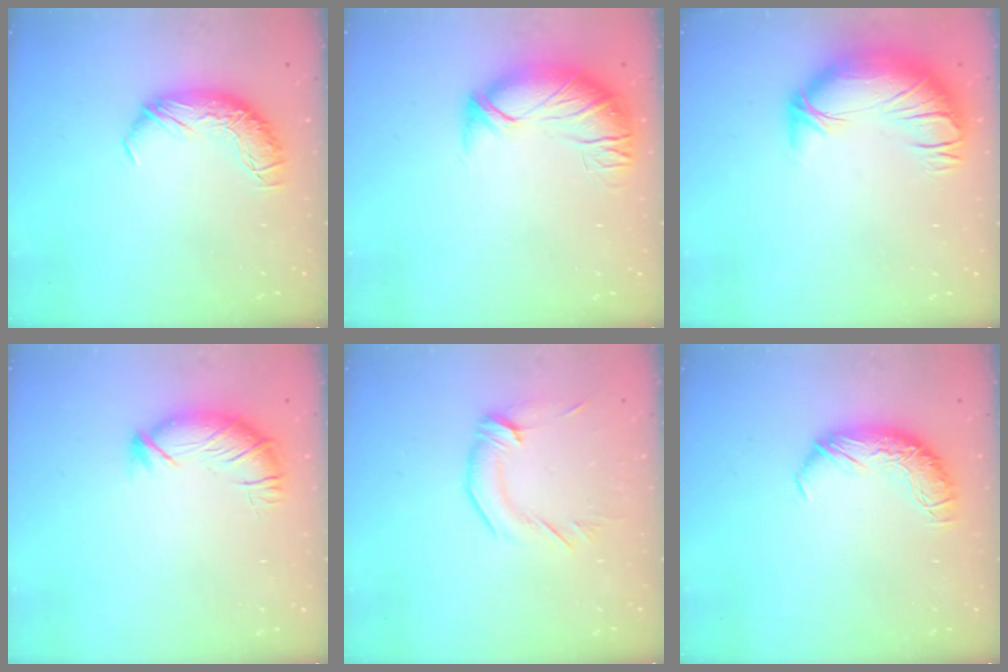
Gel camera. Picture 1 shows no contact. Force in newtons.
{"total": 2.7, "press": 1.2, "slide": 2.4}
{"total": 3.7, "press": 1.9, "slide": 3.1}
{"total": 3.6, "press": 3.5, "slide": 0.6}
{"total": 0.9, "press": 0.7, "slide": 0.6}
{"total": 0.0}